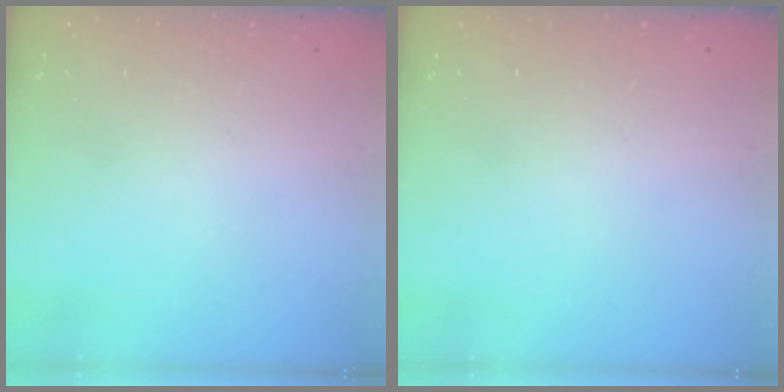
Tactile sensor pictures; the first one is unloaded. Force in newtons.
{"total": 0.0}